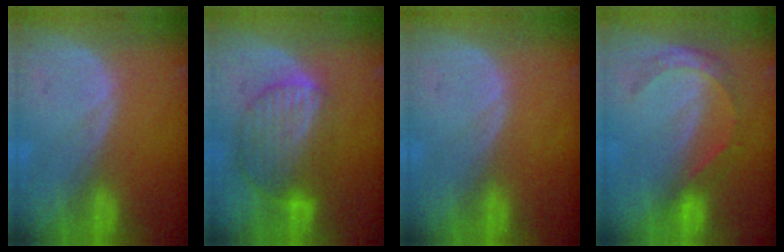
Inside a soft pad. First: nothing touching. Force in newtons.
{"total": 8.7, "press": 7.6, "slide": 4.1}
{"total": 0.0}
{"total": 5.6, "press": 4.8, "slide": 2.8}